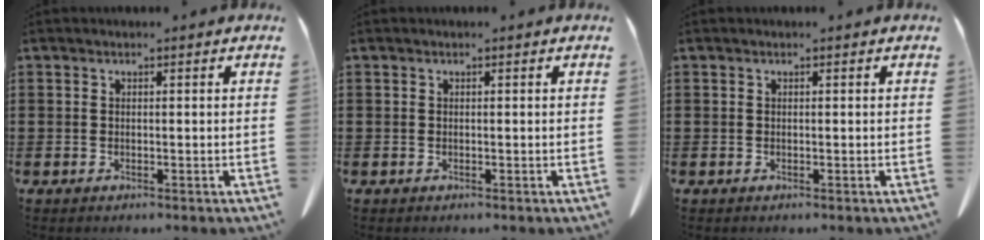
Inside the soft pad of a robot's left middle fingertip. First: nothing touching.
{"total": 0.0}
{"total": 0.0}